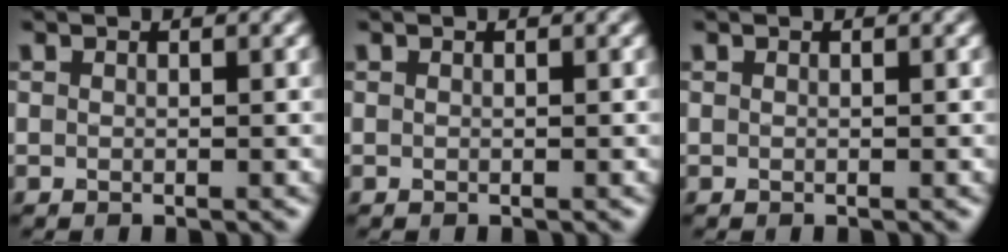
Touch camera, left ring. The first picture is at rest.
{"total": 0.0}
{"total": 0.0}